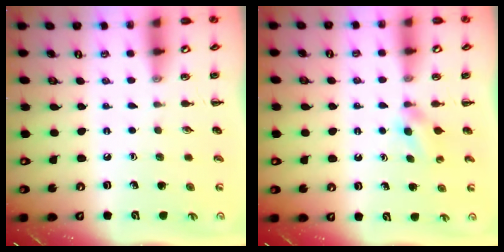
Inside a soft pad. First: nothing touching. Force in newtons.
{"total": 2.7, "press": 2.5, "slide": 1.0}